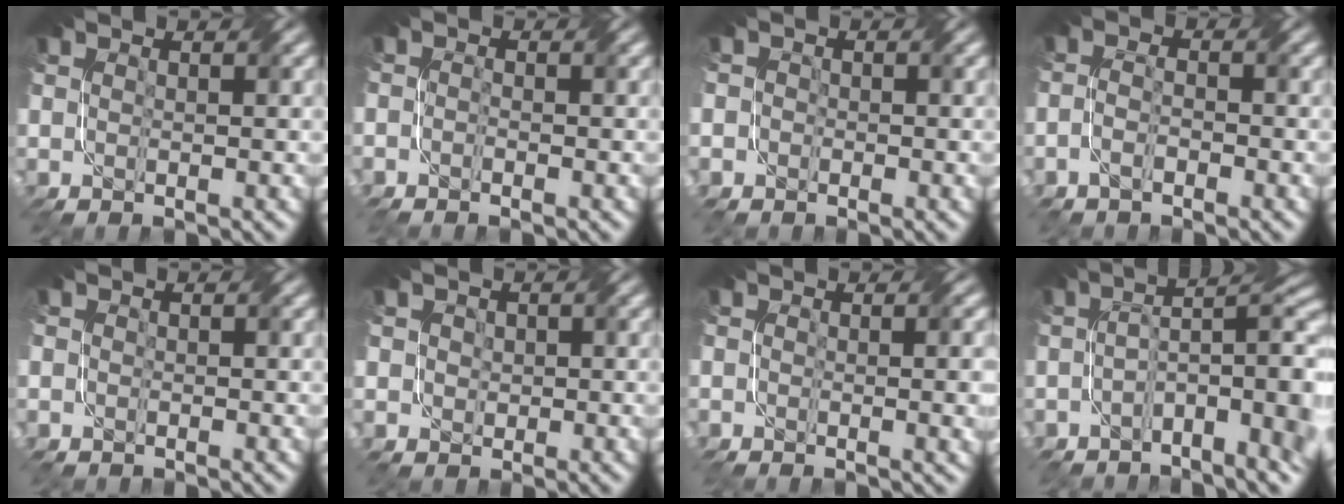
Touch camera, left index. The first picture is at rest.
{"total": 2.0, "force": [-1.8, -0.3, -0.7], "torque": [0.011, -0.004, -0.016]}
{"total": 1.8, "force": [-1.3, 0.9, -0.8], "torque": [0.023, 0.000, -0.011]}
{"total": 2.4, "force": [-2.4, 0.2, 0.0], "torque": [-0.008, 0.000, -0.028]}
{"total": 1.6, "force": [-1.2, 0.6, -1.0], "torque": [0.024, -0.007, -0.006]}
{"total": 1.5, "force": [-0.5, 1.2, -0.7], "torque": [0.003, 0.001, 0.018]}
{"total": 3.1, "force": [-1.4, 1.2, 2.5], "torque": [0.003, 0.007, -0.009]}
{"total": 6.8, "force": [-2.6, 2.1, 5.9], "torque": [-0.081, 0.005, -0.030]}